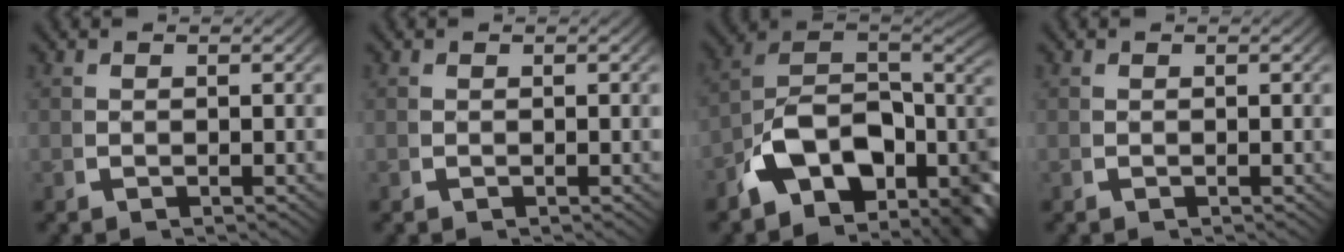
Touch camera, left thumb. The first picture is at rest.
{"total": 0.0}
{"total": 15.7, "force": [-1.5, 10.4, 11.7], "torque": [-0.229, -0.044, -0.020]}
{"total": 0.0}